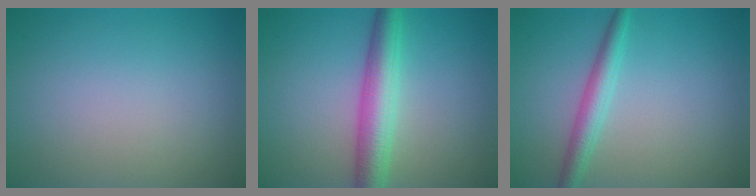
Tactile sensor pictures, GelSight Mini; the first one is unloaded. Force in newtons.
{"total": 5.0, "press": 5.0, "slide": 0.1}
{"total": 2.7, "press": 2.7, "slide": 0.1}